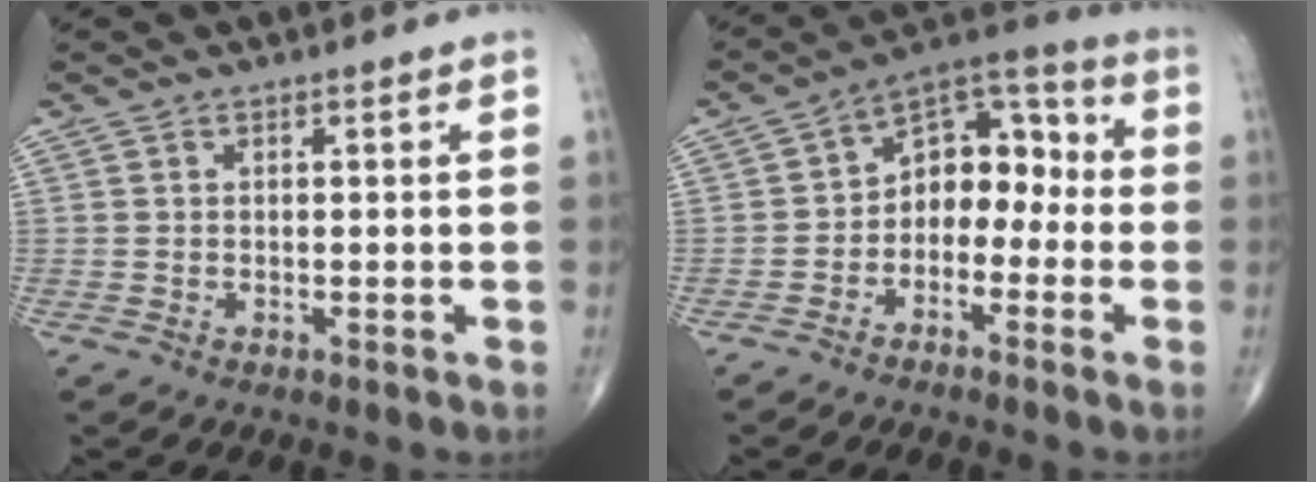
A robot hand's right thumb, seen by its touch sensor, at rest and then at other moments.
{"total": 10.7, "force": [-2.0, 7.5, 7.4], "torque": [-0.072, 0.054, -0.053]}